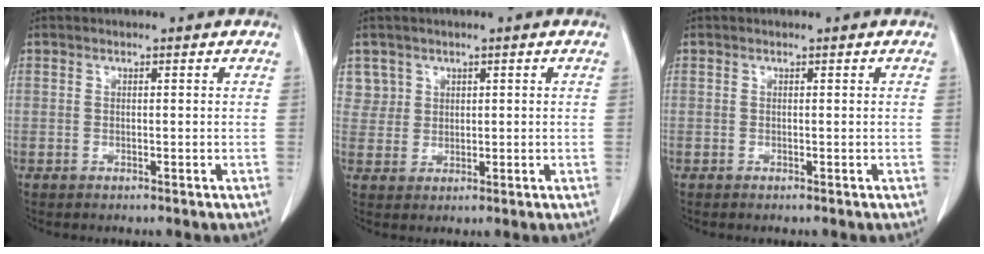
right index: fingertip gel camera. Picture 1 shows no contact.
{"total": 3.4, "force": [1.8, 2.8, -0.4], "torque": [0.023, 0.003, 0.031]}
{"total": 0.0}